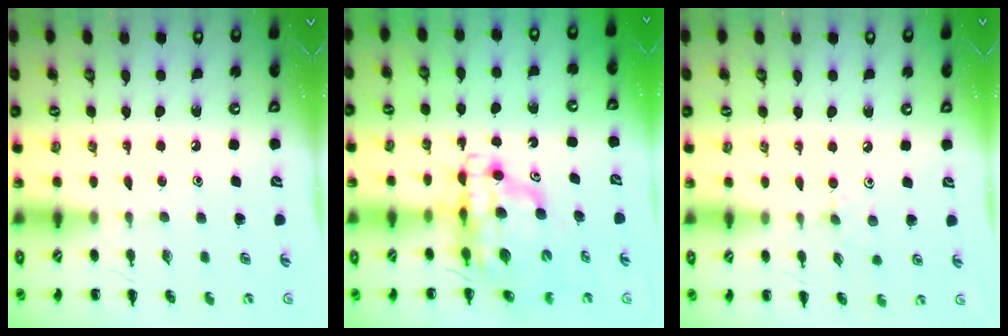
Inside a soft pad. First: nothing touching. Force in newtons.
{"total": 13.6, "press": 13.0, "slide": 4.0}
{"total": 4.8, "press": 4.5, "slide": 1.8}